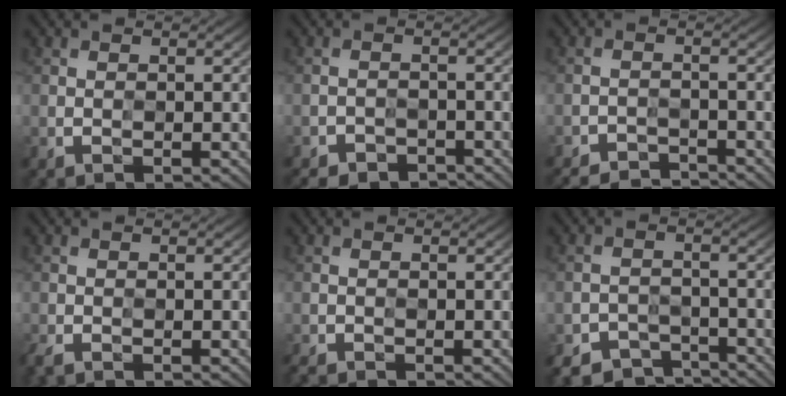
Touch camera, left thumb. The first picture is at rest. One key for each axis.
{"total": 3.2, "fx": -3.0, "fy": 1.1, "fz": 0.3, "tx": -0.008, "ty": -0.002, "tz": -0.050}
{"total": 3.4, "fx": -3.4, "fy": -0.1, "fz": 0.1, "tx": -0.008, "ty": 0.001, "tz": -0.067}
{"total": 1.7, "fx": -1.1, "fy": 0.7, "fz": 1.2, "tx": -0.028, "ty": -0.006, "tz": -0.023}
{"total": 1.6, "fx": -1.2, "fy": 0.3, "fz": 0.9, "tx": -0.021, "ty": -0.005, "tz": -0.022}
{"total": 3.1, "fx": -2.6, "fy": 0.8, "fz": -1.4, "tx": 0.031, "ty": 0.004, "tz": -0.054}